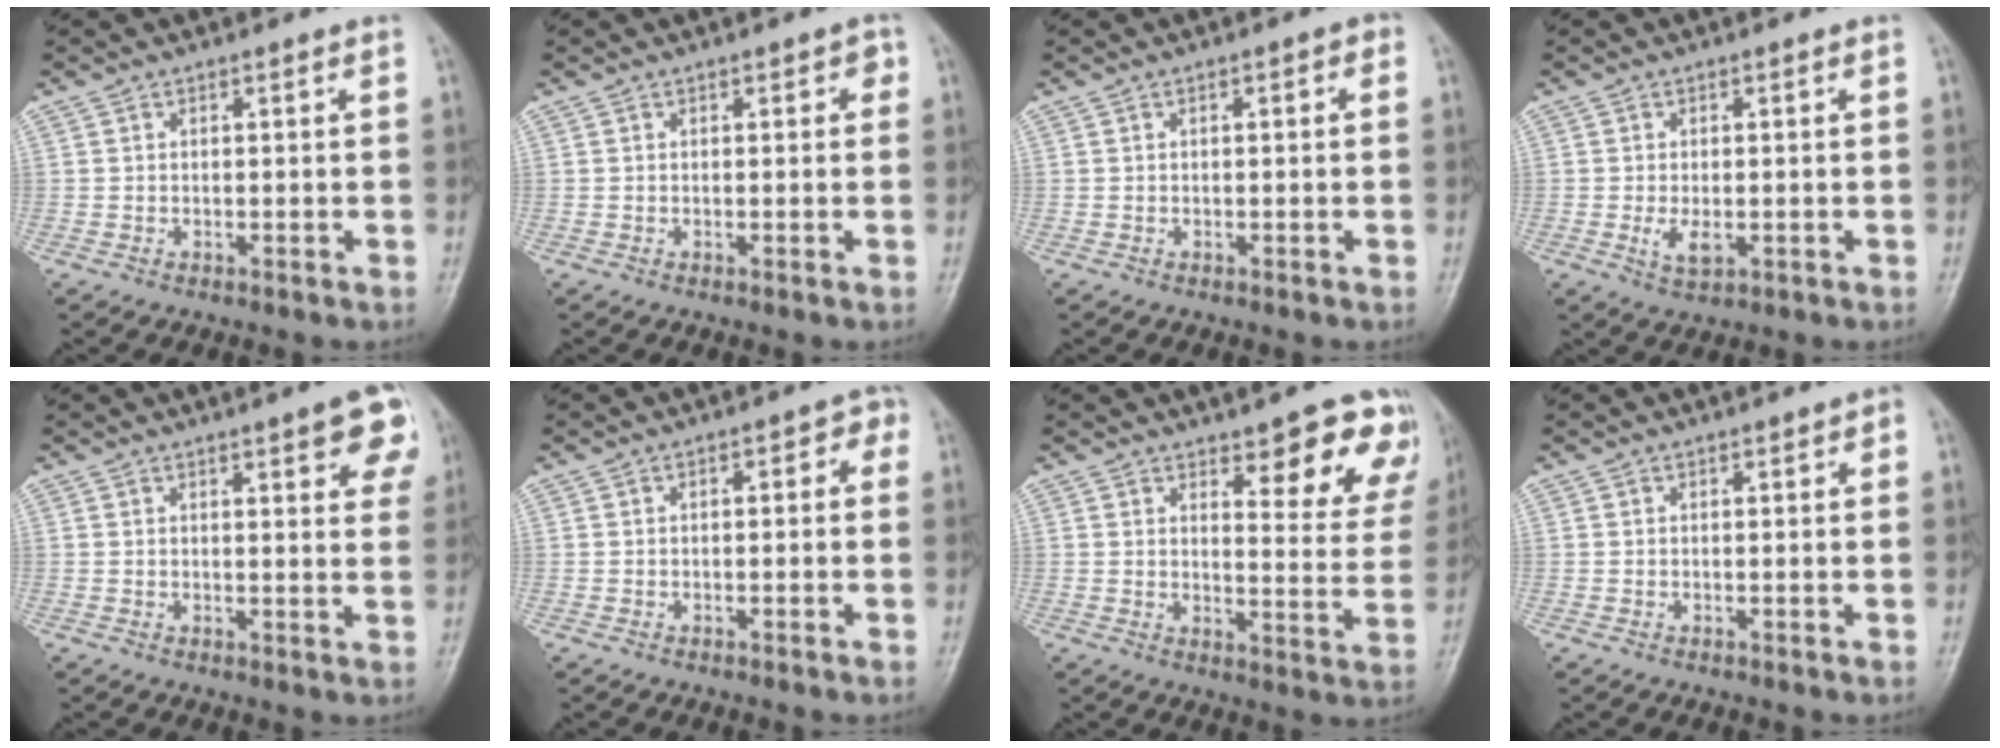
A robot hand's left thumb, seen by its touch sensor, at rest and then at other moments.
{"total": 1.8, "force": [0.5, 0.9, 1.5], "torque": [-0.009, 0.004, 0.001]}
{"total": 1.8, "force": [0.2, 0.6, 1.6], "torque": [-0.023, 0.006, 0.000]}
{"total": 4.2, "force": [-0.8, 2.0, 3.6], "torque": [-0.065, 0.001, -0.011]}
{"total": 8.6, "force": [4.0, 2.5, 7.2], "torque": [-0.060, -0.010, 0.041]}
{"total": 3.2, "force": [0.1, 1.6, 2.7], "torque": [-0.021, 0.016, -0.007]}
{"total": 12.9, "force": [8.1, 4.7, 8.9], "torque": [-0.058, -0.047, 0.095]}
{"total": 1.2, "force": [0.2, 0.5, 1.0], "torque": [-0.012, 0.002, 0.000]}